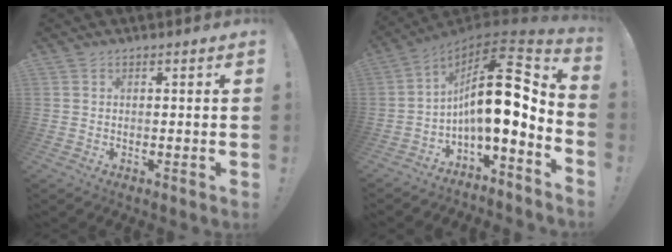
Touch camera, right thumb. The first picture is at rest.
{"total": 17.3, "force": [1.8, 6.0, 16.1], "torque": [-0.270, -0.021, 0.026]}